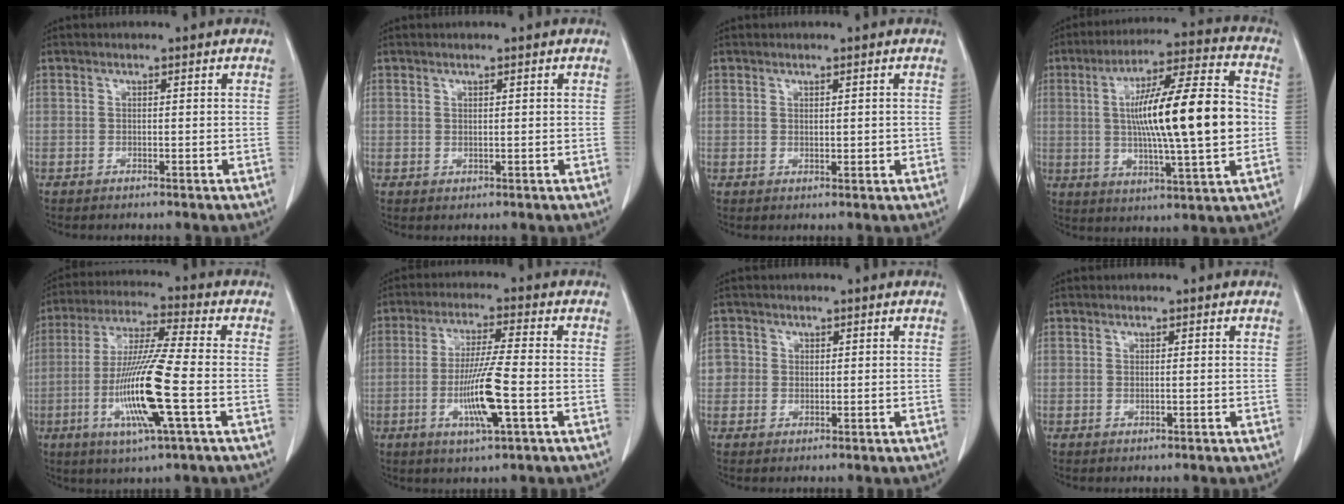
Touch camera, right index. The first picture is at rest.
{"total": 0.6, "force": [0.3, 0.3, 0.4], "torque": [-0.005, -0.003, 0.005]}
{"total": 1.6, "force": [0.2, 0.8, 1.3], "torque": [-0.023, -0.002, 0.006]}
{"total": 19.2, "force": [0.4, 1.9, 19.1], "torque": [-0.315, 0.011, 0.001]}
{"total": 14.8, "force": [-3.9, 0.2, 14.2], "torque": [-0.290, -0.017, -0.078]}
{"total": 9.9, "force": [-2.7, 0.2, 9.5], "torque": [-0.184, -0.013, -0.051]}
{"total": 3.6, "force": [0.4, 3.5, 0.7], "torque": [-0.007, 0.007, 0.005]}
{"total": 0.8, "force": [-0.1, 0.1, 0.8], "torque": [-0.020, -0.003, 0.000]}